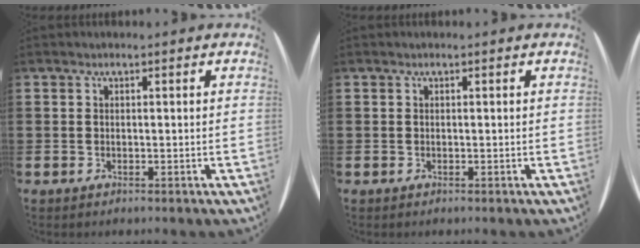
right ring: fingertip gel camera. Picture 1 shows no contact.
{"total": 0.0}